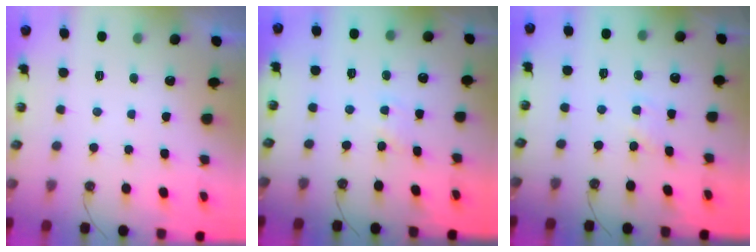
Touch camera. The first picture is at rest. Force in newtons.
{"total": 1.7, "press": 1.7, "slide": 0.2}
{"total": 1.7, "press": 1.7, "slide": 0.2}